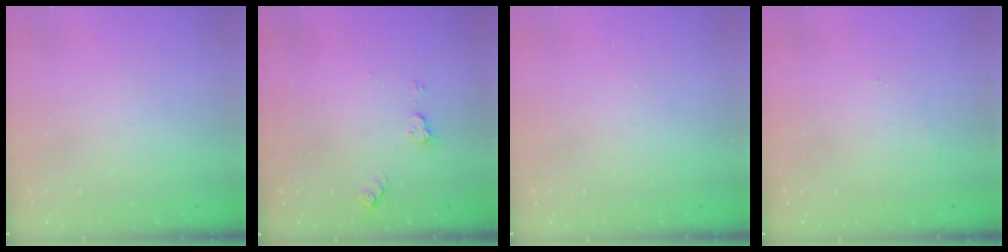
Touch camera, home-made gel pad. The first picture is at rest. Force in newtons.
{"total": 5.1, "press": 5.0, "slide": 0.6}
{"total": 0.0}
{"total": 3.7, "press": 3.7, "slide": 0.4}